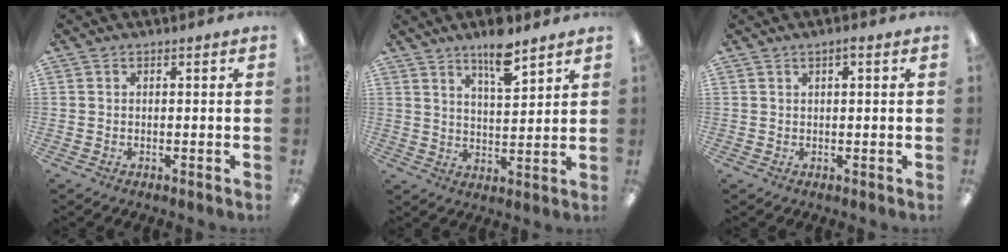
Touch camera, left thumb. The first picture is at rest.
{"total": 9.0, "force": [6.7, 2.5, 5.4], "torque": [-0.083, -0.041, 0.111]}
{"total": 1.4, "force": [0.7, 0.3, 1.1], "torque": [-0.023, 0.002, 0.011]}